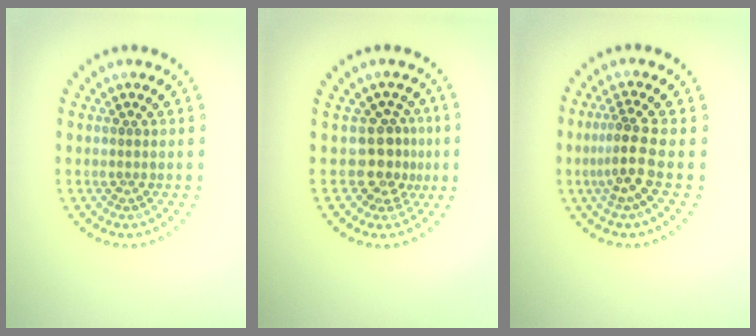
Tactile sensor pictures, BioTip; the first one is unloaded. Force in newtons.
{"total": 2.9, "press": 2.3, "slide": 1.9}
{"total": 3.1, "press": 2.3, "slide": 2.1}